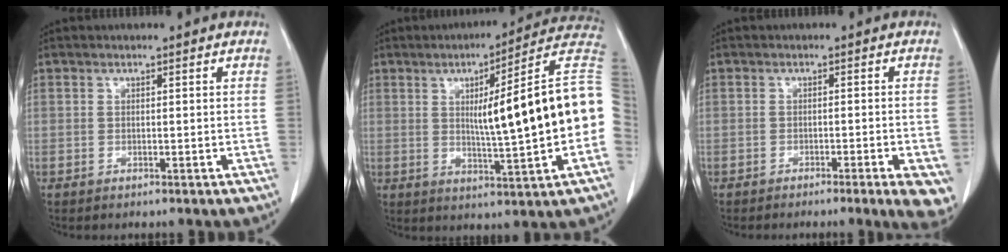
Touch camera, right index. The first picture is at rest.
{"total": 18.6, "force": [0.4, -0.1, 18.6], "torque": [-0.228, 0.022, 0.000]}
{"total": 7.6, "force": [-5.1, 0.9, 5.5], "torque": [-0.046, -0.005, -0.071]}